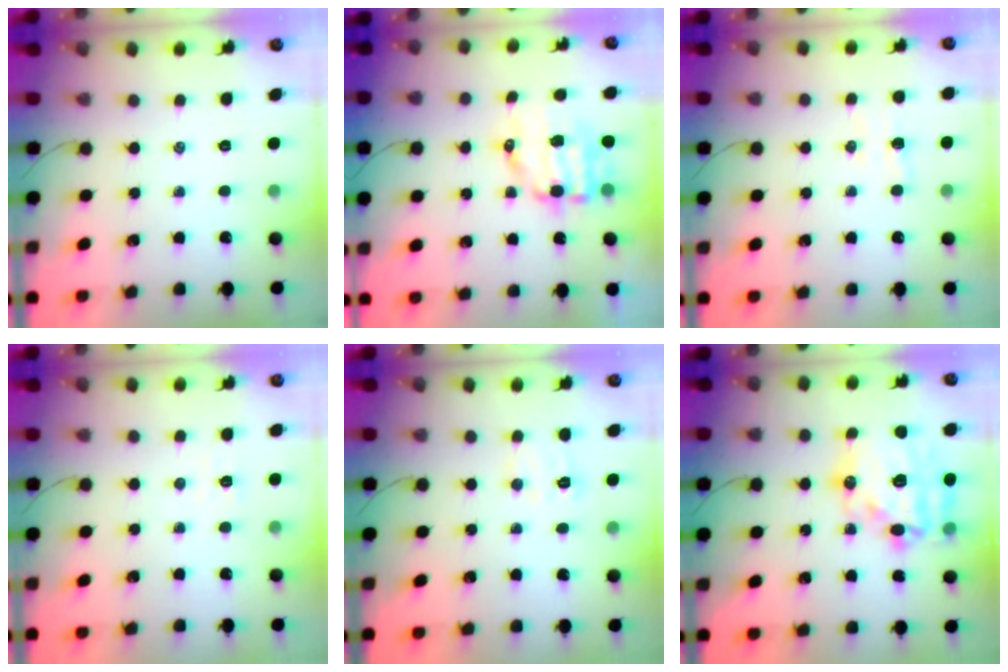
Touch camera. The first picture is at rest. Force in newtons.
{"total": 9.3, "press": 9.1, "slide": 2.1}
{"total": 3.0, "press": 2.9, "slide": 0.7}
{"total": 2.6, "press": 2.6, "slide": 0.5}
{"total": 6.8, "press": 6.6, "slide": 1.4}
{"total": 21.8, "press": 21.5, "slide": 3.4}